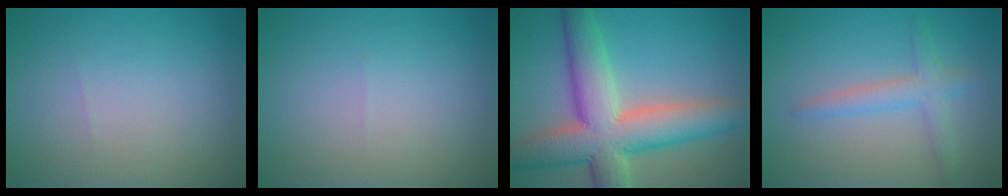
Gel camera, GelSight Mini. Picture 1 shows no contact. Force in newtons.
{"total": 0.0}
{"total": 10.6, "press": 10.6, "slide": 0.7}
{"total": 2.6, "press": 2.6, "slide": 0.1}